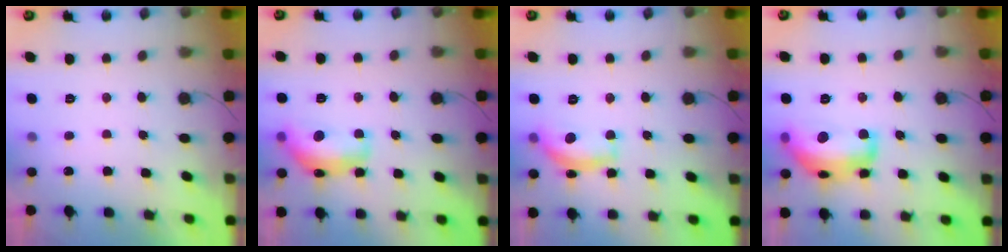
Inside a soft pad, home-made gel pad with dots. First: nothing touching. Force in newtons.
{"total": 14.8, "press": 14.8, "slide": 1.1}
{"total": 12.7, "press": 12.7, "slide": 0.7}
{"total": 17.3, "press": 17.3, "slide": 1.2}